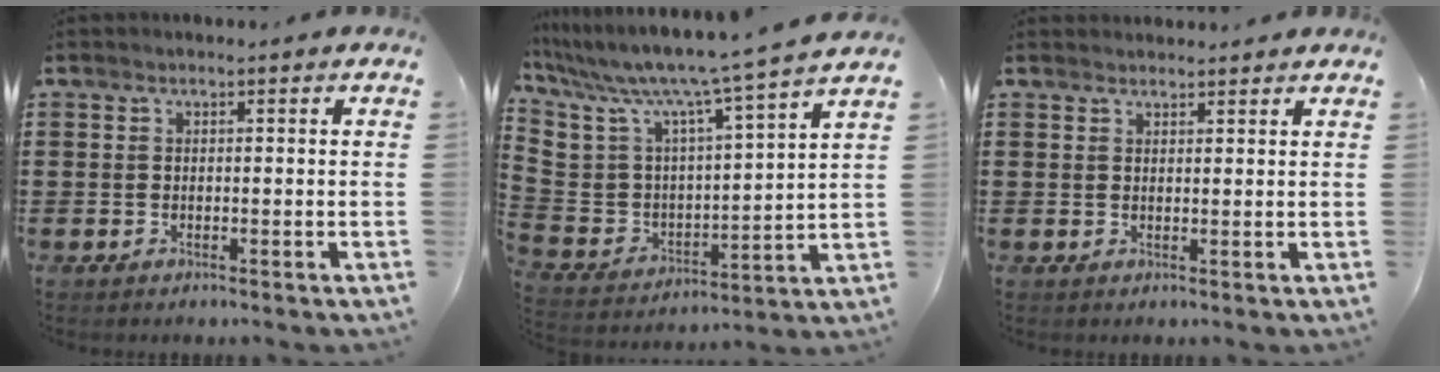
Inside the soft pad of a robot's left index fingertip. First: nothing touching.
{"total": 8.0, "force": [6.6, 0.9, 4.4], "torque": [-0.117, -0.054, 0.101]}
{"total": 1.5, "force": [1.5, 0.3, 0.0], "torque": [-0.003, 0.002, 0.030]}